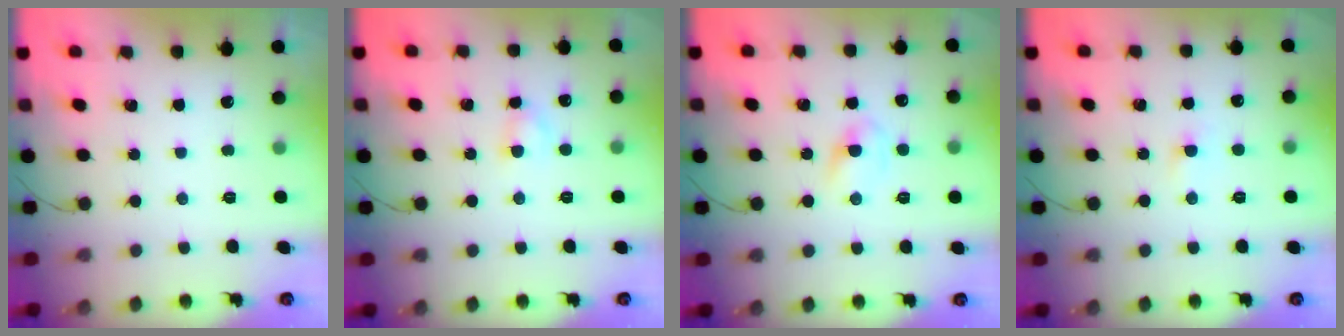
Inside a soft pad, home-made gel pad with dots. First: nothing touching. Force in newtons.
{"total": 2.5, "press": 2.3, "slide": 1.0}
{"total": 4.4, "press": 4.1, "slide": 1.5}
{"total": 1.7, "press": 1.5, "slide": 0.8}